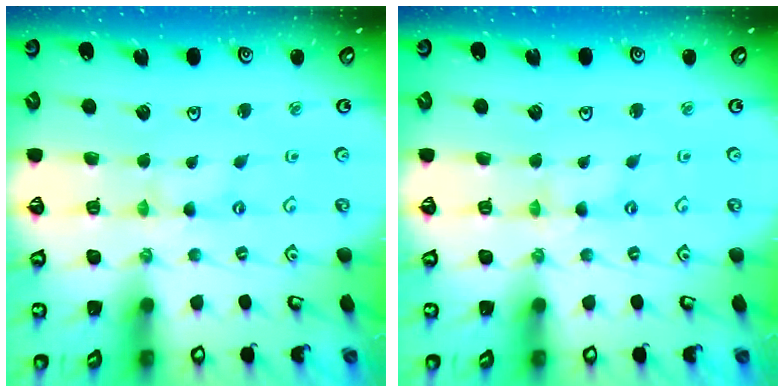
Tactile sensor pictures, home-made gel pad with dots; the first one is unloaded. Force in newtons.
{"total": 1.4, "press": 1.4, "slide": 0.2}